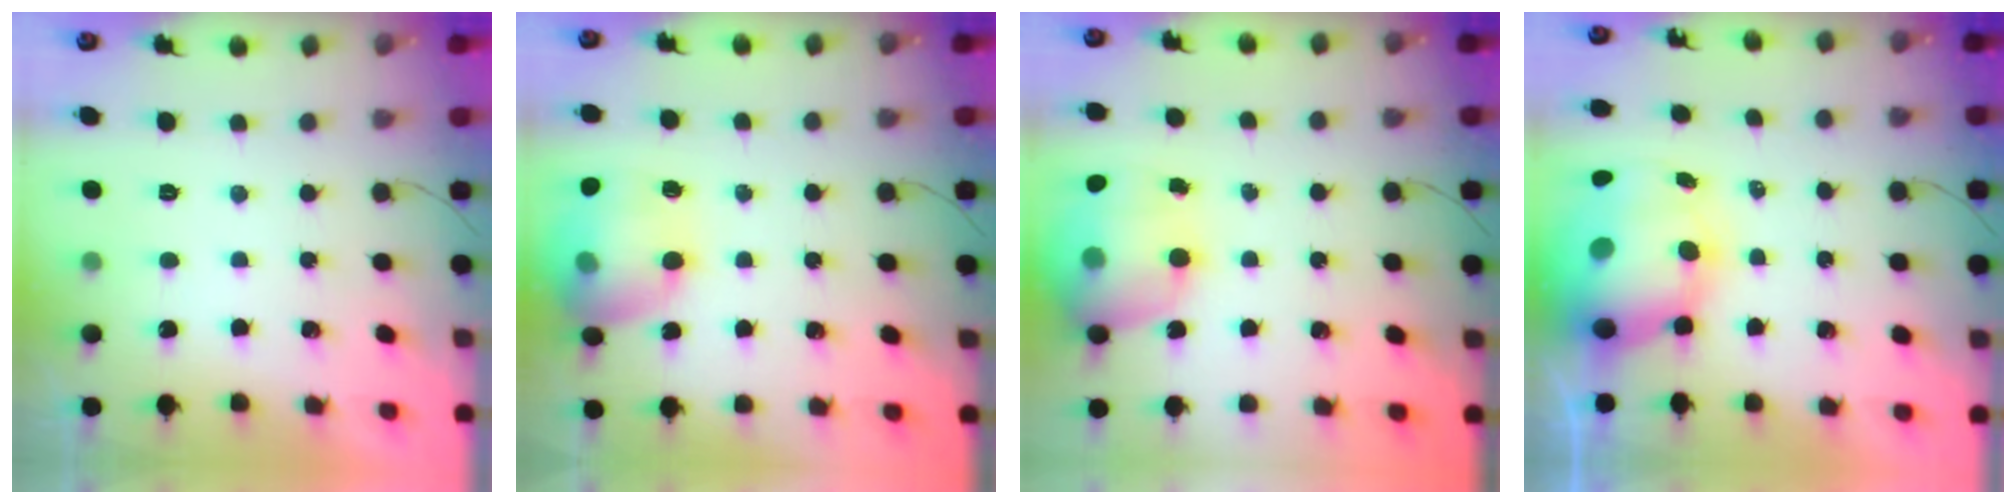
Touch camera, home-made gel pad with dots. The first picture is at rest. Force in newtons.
{"total": 16.8, "press": 16.7, "slide": 1.6}
{"total": 17.2, "press": 16.7, "slide": 4.1}
{"total": 14.4, "press": 14.0, "slide": 3.5}